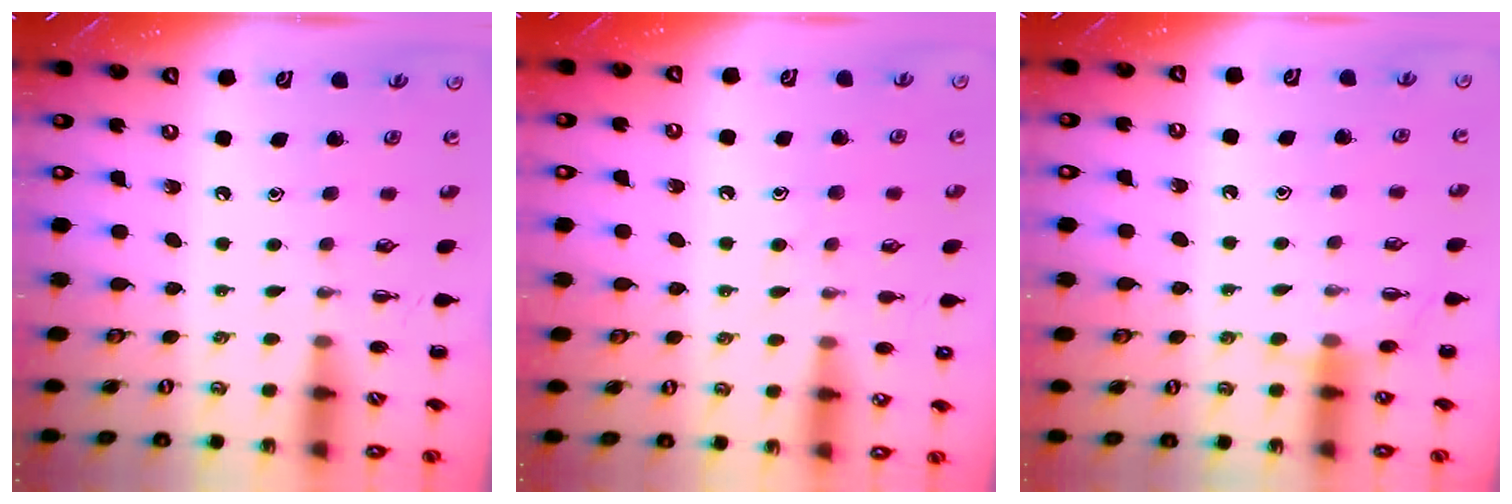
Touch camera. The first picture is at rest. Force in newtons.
{"total": 6.5, "press": 6.4, "slide": 1.1}
{"total": 6.7, "press": 6.5, "slide": 1.6}